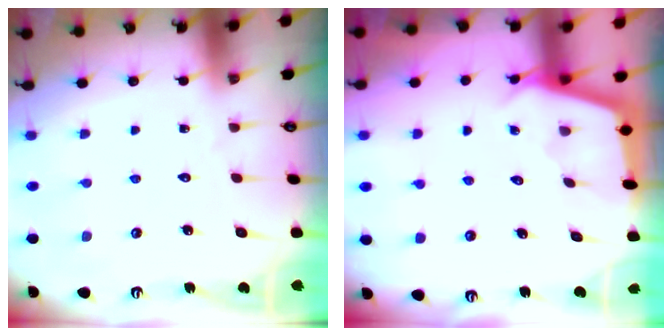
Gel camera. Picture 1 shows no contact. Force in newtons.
{"total": 2.9, "press": 2.9, "slide": 0.3}